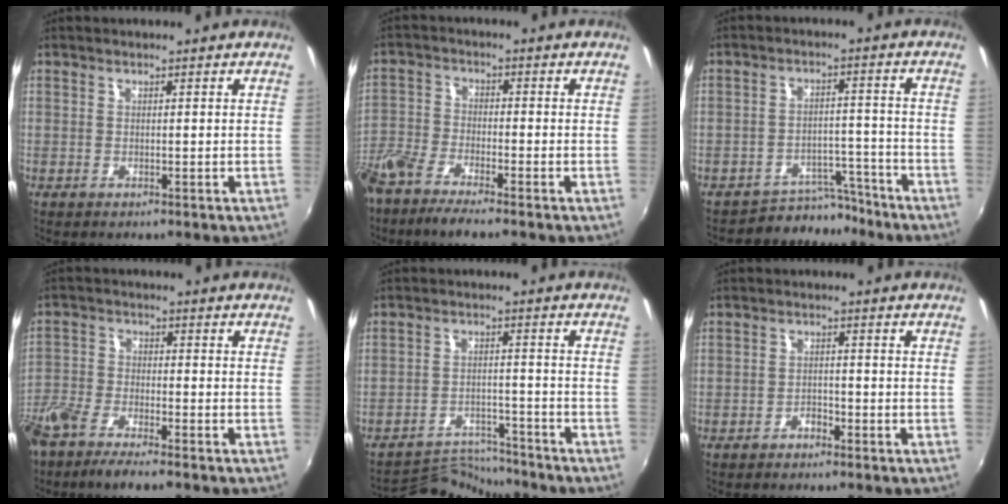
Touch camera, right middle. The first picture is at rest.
{"total": 8.7, "force": [-6.9, 1.9, 5.0], "torque": [-0.126, -0.020, -0.139]}
{"total": 7.2, "force": [-6.6, 2.8, 0.2], "torque": [-0.005, 0.025, -0.092]}
{"total": 8.9, "force": [-7.0, 2.2, 5.1], "torque": [-0.130, -0.021, -0.140]}
{"total": 8.0, "force": [-8.0, 0.2, -0.1], "torque": [-0.023, 0.008, -0.136]}
{"total": 1.8, "force": [-1.6, 0.9, 0.5], "torque": [-0.011, 0.004, -0.022]}